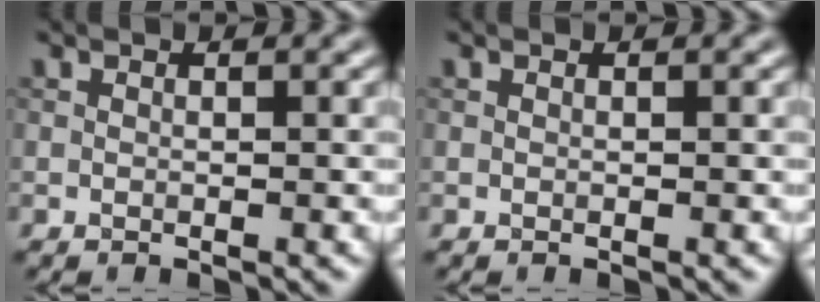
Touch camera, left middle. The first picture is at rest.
{"total": 0.0}